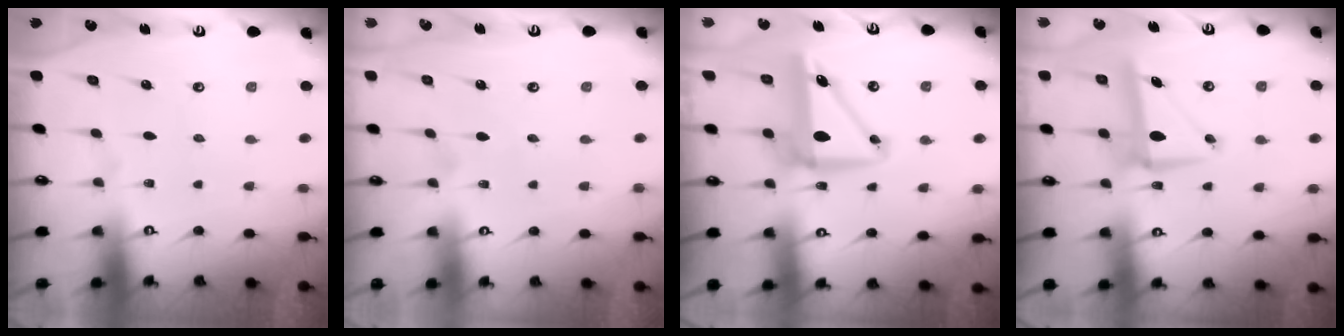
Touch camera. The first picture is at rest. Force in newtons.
{"total": 2.5, "press": 2.5, "slide": 0.2}
{"total": 9.4, "press": 9.2, "slide": 1.9}
{"total": 7.6, "press": 7.4, "slide": 1.5}